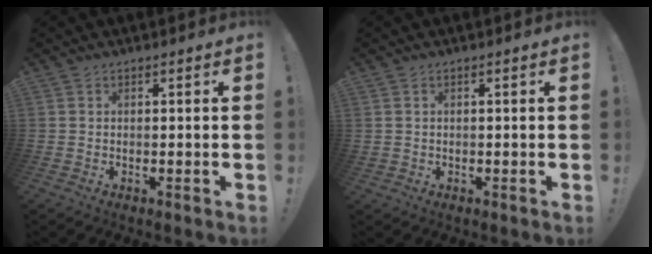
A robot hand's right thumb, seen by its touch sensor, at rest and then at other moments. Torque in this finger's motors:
{"motor_torque": [-0.19, 0.07, -0.07, 0.04, -0.02]}